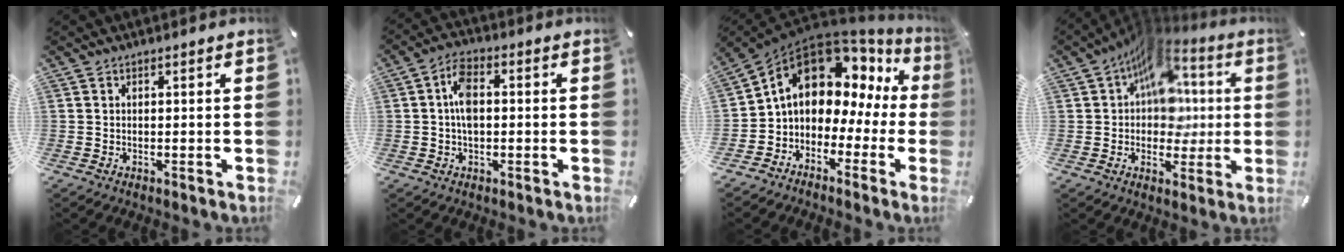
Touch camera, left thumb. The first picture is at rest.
{"total": 6.0, "force": [0.3, 3.4, 4.9], "torque": [-0.090, 0.006, 0.003]}
{"total": 11.5, "force": [5.7, 8.2, 5.8], "torque": [-0.104, -0.040, 0.099]}
{"total": 15.3, "force": [4.4, 11.0, 9.8], "torque": [-0.145, -0.036, 0.083]}